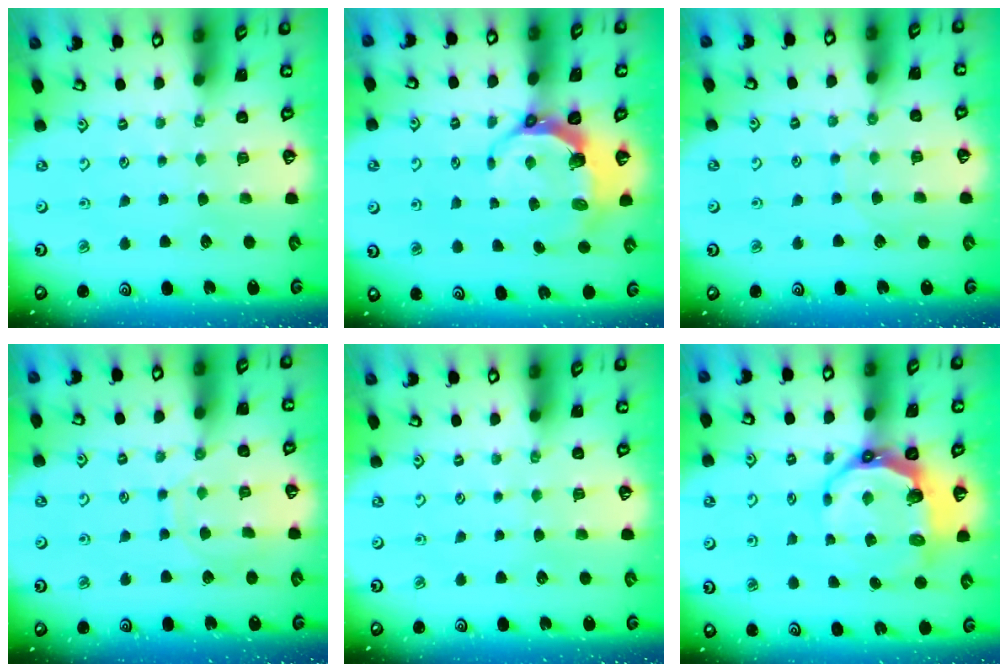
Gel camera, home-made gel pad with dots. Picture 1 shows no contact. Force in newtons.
{"total": 7.0, "press": 5.6, "slide": 4.3}
{"total": 4.3, "press": 4.3, "slide": 0.3}
{"total": 9.0, "press": 9.0, "slide": 0.6}
{"total": 0.0}
{"total": 9.5, "press": 8.3, "slide": 4.5}